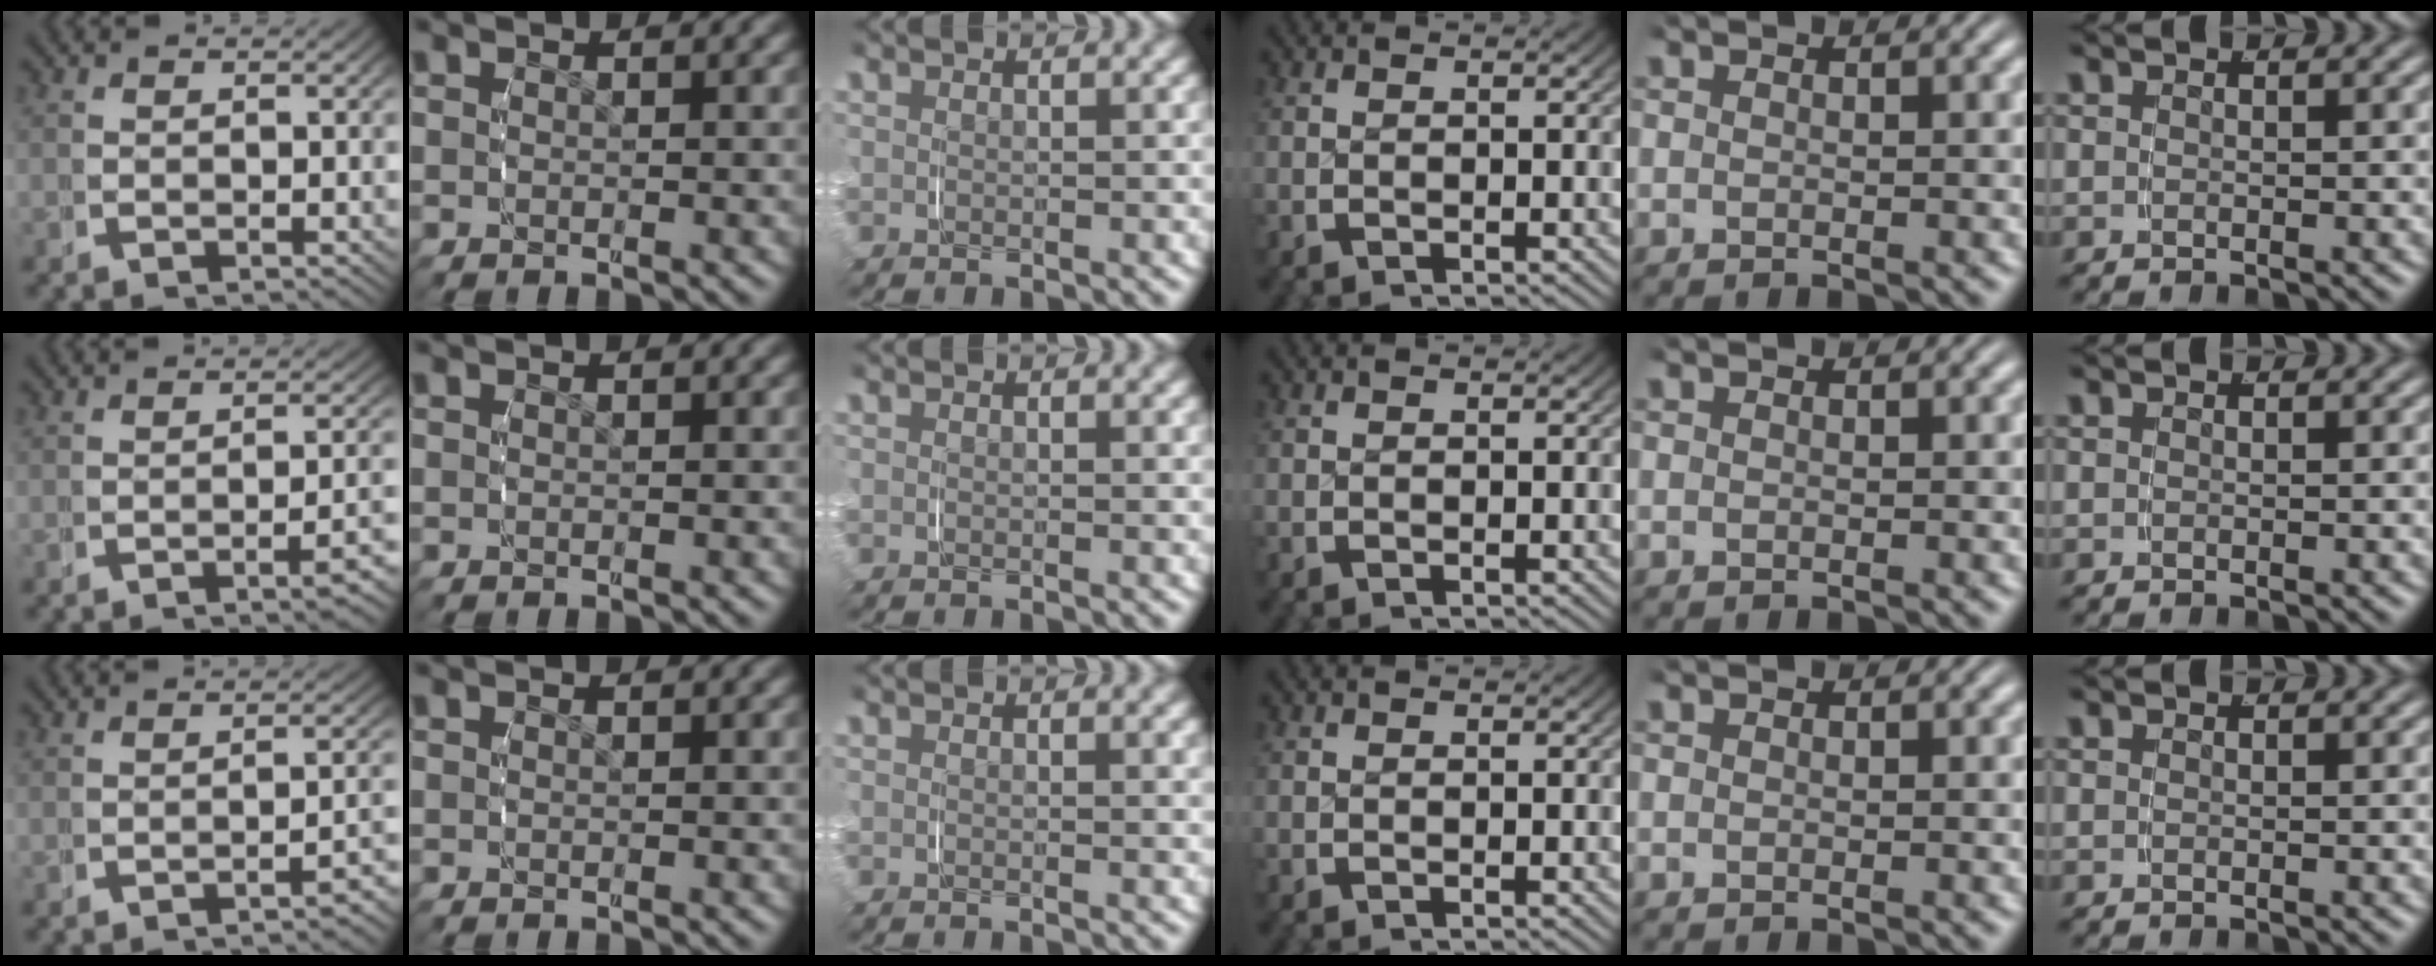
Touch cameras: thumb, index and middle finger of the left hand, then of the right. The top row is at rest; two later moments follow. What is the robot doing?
{"motion": "grasp_and_lifting", "object": "string"}